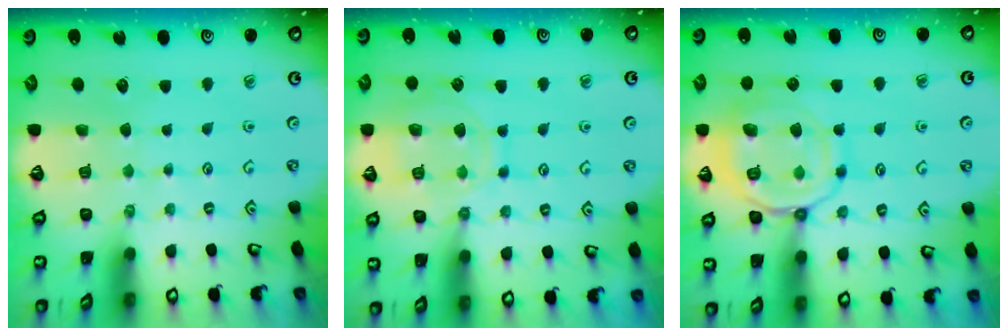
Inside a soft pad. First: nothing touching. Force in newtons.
{"total": 12.6, "press": 12.5, "slide": 1.1}
{"total": 13.4, "press": 13.4, "slide": 1.2}